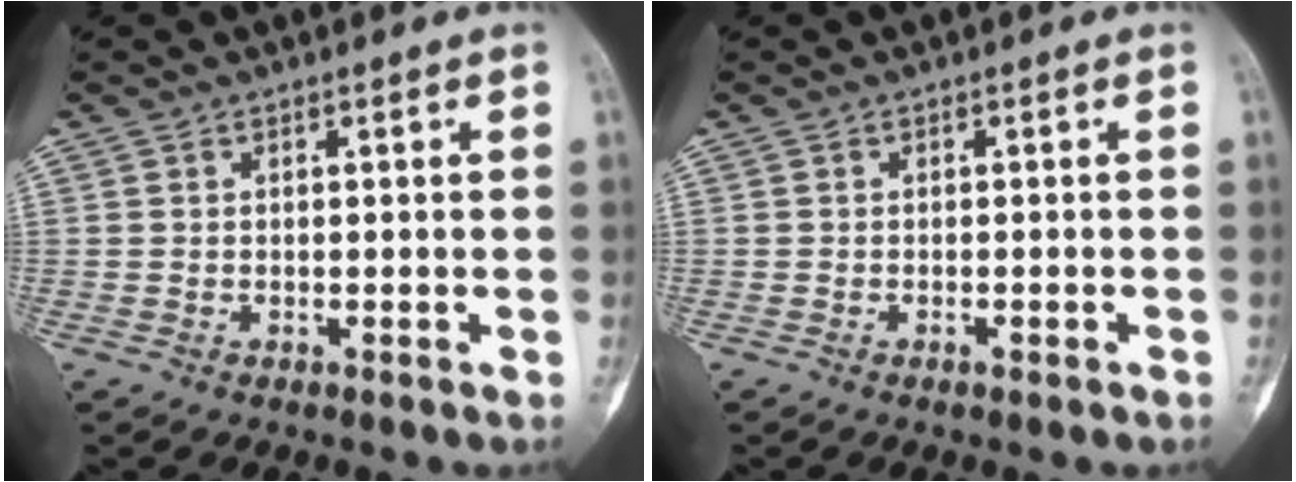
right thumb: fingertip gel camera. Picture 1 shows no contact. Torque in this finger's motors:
{"motor_torque": [-0.29, -0.05, -0.26, 0.26, 0.04]}